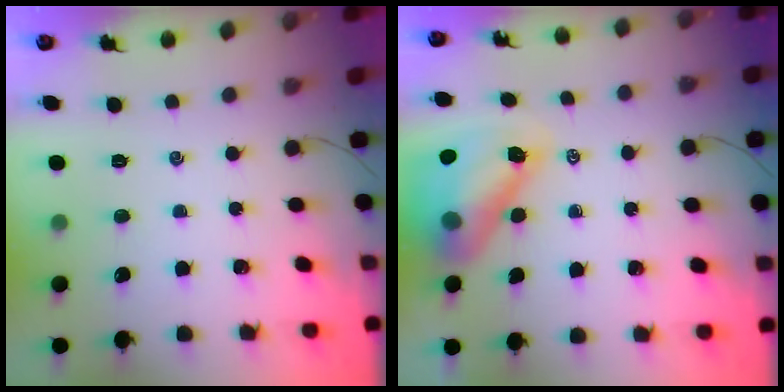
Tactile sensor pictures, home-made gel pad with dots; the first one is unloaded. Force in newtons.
{"total": 12.5, "press": 11.9, "slide": 4.0}